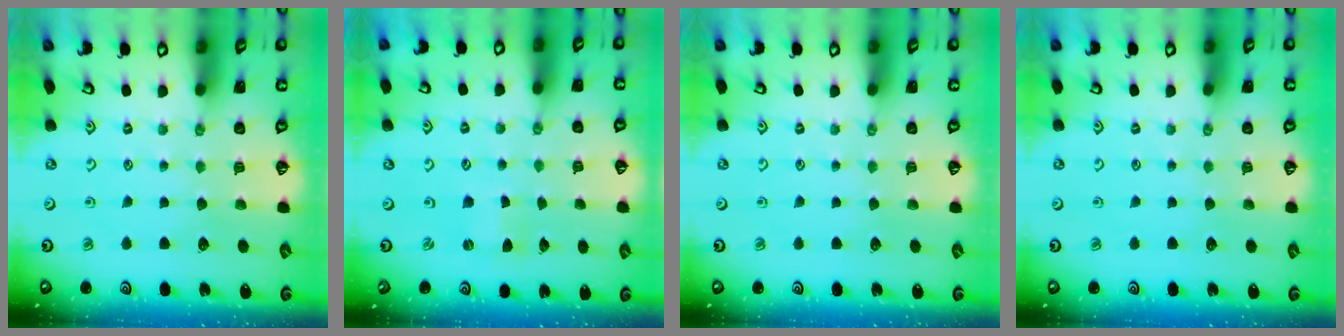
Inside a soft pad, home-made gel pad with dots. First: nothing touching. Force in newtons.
{"total": 0.0}
{"total": 0.0}
{"total": 0.0}